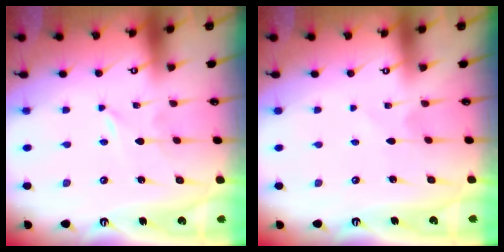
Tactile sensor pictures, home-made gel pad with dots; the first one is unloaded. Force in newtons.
{"total": 2.3, "press": 2.3, "slide": 0.2}